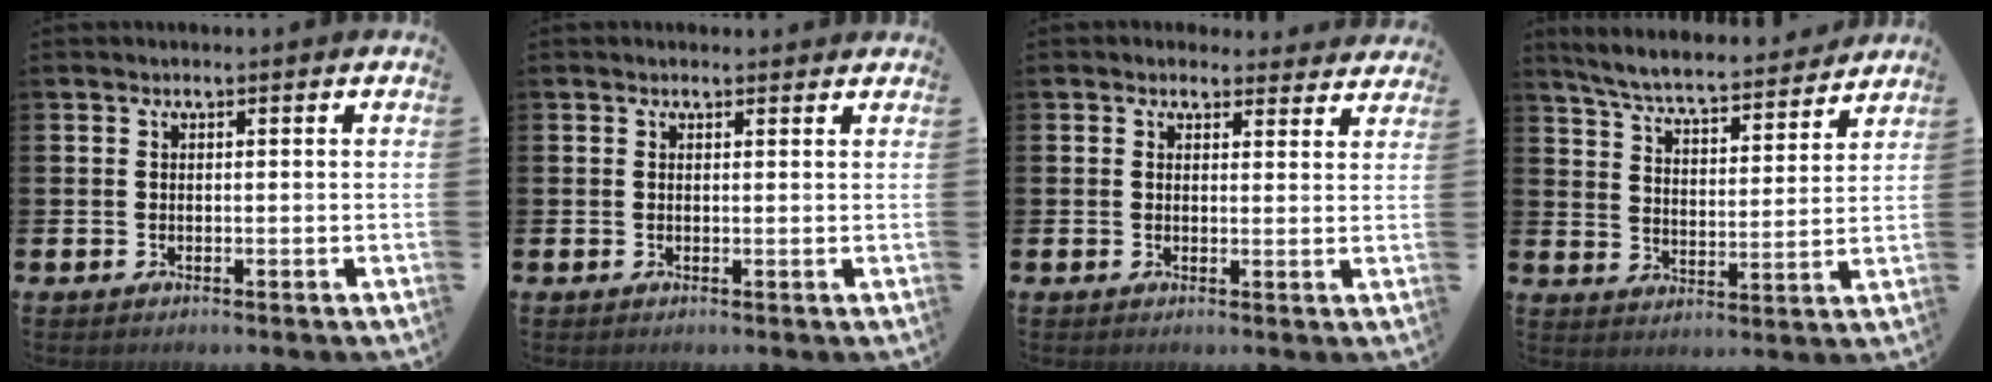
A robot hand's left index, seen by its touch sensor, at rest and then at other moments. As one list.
[{"total": 0.8, "force": [0.7, 0.2, 0.1], "torque": [0.010, -0.002, 0.011]}, {"total": 2.5, "force": [2.4, 0.9, -0.1], "torque": [0.009, -0.010, 0.041]}, {"total": 6.5, "force": [6.2, 0.7, 1.8], "torque": [-0.066, -0.046, 0.105]}]